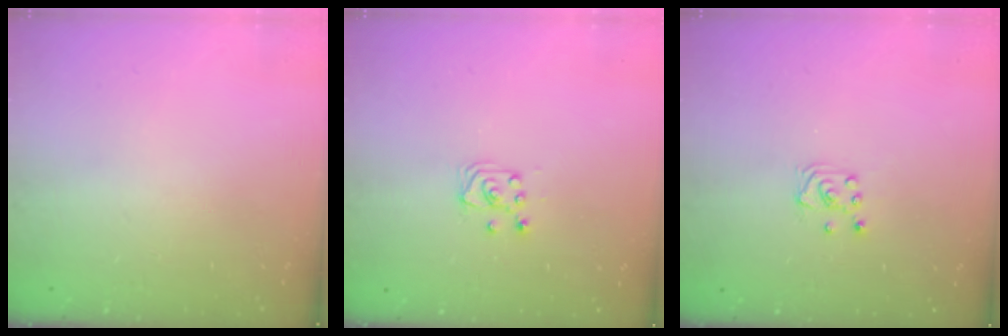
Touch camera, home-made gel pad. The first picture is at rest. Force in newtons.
{"total": 4.3, "press": 4.3, "slide": 0.3}
{"total": 3.7, "press": 3.6, "slide": 0.4}